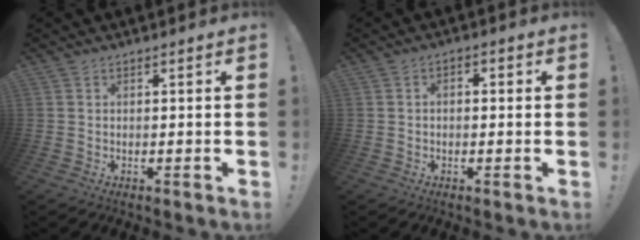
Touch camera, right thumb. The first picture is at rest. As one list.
[{"total": 1.8, "force": [-1.1, 1.1, 0.9], "torque": [-0.006, 0.005, -0.021]}]